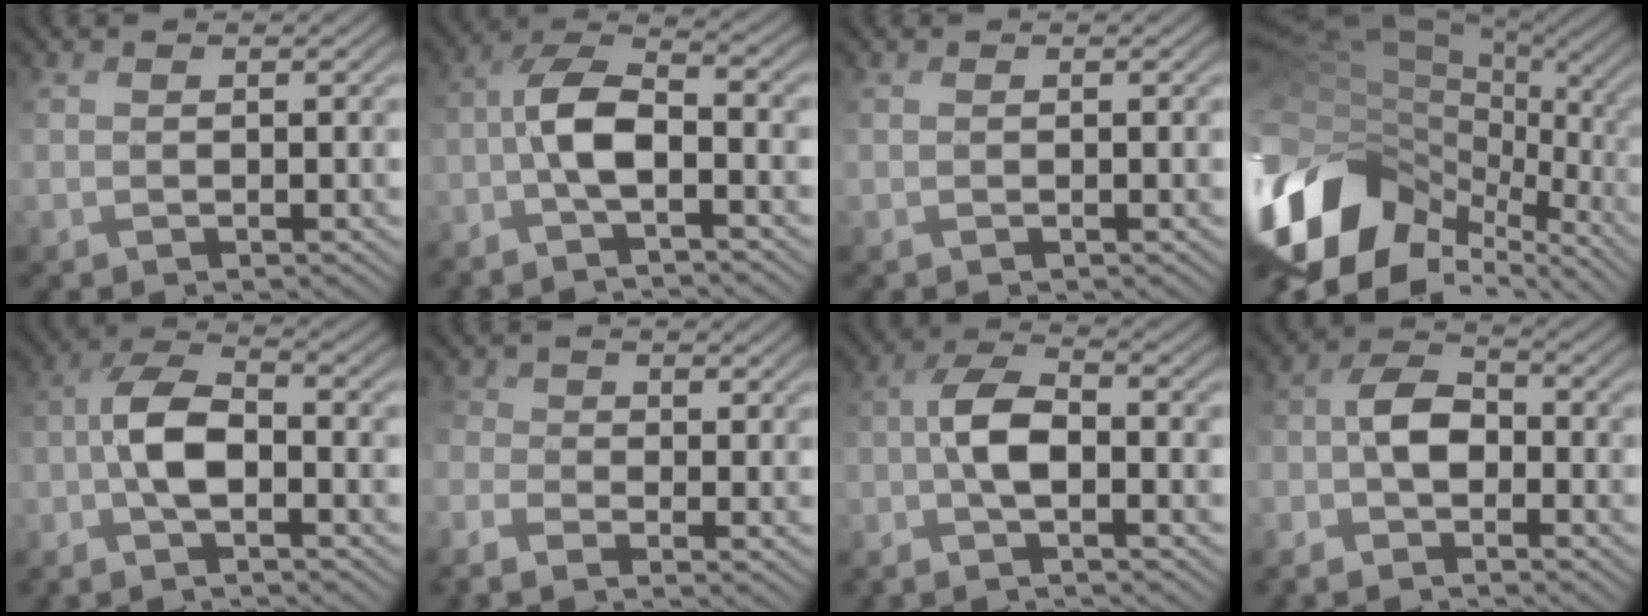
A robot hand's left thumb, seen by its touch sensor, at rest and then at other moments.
{"total": 6.9, "force": [-2.7, 2.2, 5.9], "torque": [-0.116, 0.011, -0.068]}
{"total": 0.0}
{"total": 17.3, "force": [-5.0, 10.8, 12.6], "torque": [-0.300, 0.005, -0.084]}
{"total": 6.6, "force": [-2.4, 2.6, 5.6], "torque": [-0.110, 0.014, -0.061]}
{"total": 4.1, "force": [-2.8, 2.0, 2.2], "torque": [-0.061, -0.012, -0.067]}
{"total": 5.9, "force": [-2.1, 2.2, 5.1], "torque": [-0.101, 0.011, -0.054]}
{"total": 5.7, "force": [-3.1, 3.0, 3.7], "torque": [-0.080, 0.004, -0.073]}